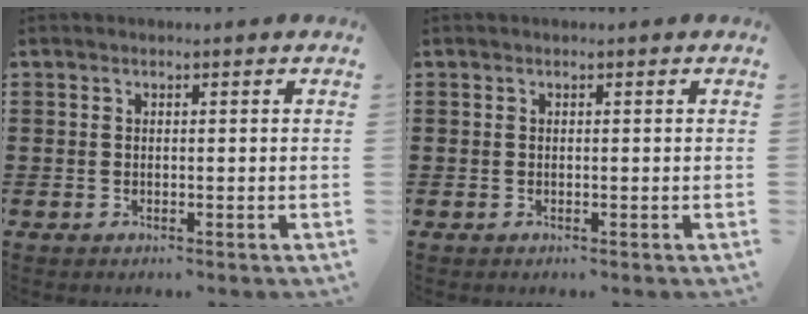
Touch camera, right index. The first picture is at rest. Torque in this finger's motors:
{"motor_torque": [-0.01, 0.01, 0.00, 0.00]}